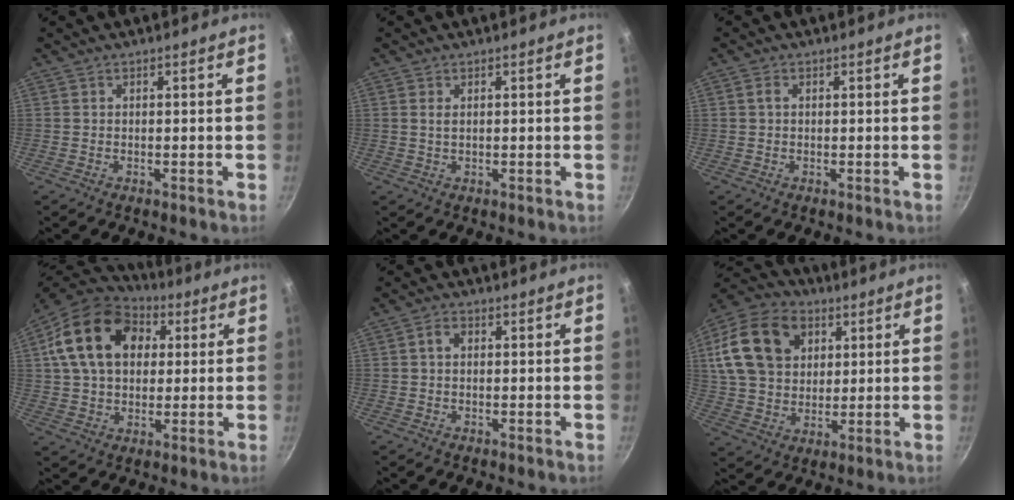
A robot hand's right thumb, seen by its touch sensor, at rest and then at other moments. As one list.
[{"total": 1.4, "force": [0.4, 0.7, 1.1], "torque": [-0.022, 0.000, 0.008]}, {"total": 1.3, "force": [0.3, 0.9, 0.8], "torque": [-0.013, 0.005, 0.003]}, {"total": 19.5, "force": [5.3, 13.9, 12.7], "torque": [-0.198, 0.014, 0.081]}, {"total": 2.5, "force": [0.4, 1.7, 1.7], "torque": [-0.028, 0.005, 0.003]}, {"total": 21.3, "force": [6.9, 15.9, 12.4], "torque": [-0.232, 0.012, 0.120]}]